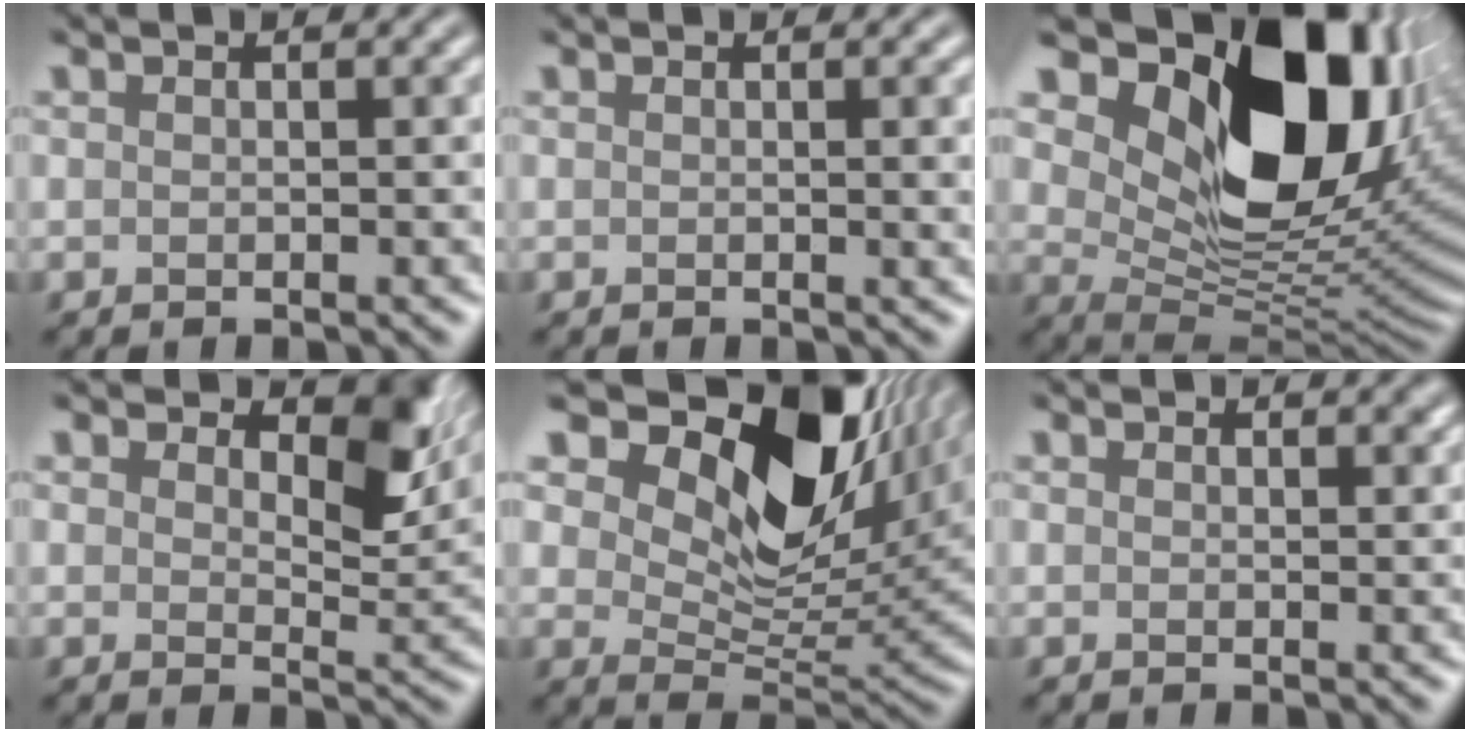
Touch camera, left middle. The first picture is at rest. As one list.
[{"total": 2.1, "force": [0.2, 0.6, 2.0], "torque": [-0.018, 0.001, 0.000]}, {"total": 16.2, "force": [6.5, 9.4, 11.5], "torque": [-0.167, -0.010, 0.119]}, {"total": 6.9, "force": [3.0, 3.7, 5.0], "torque": [-0.067, -0.004, 0.038]}, {"total": 15.5, "force": [8.1, 8.0, 10.5], "torque": [-0.177, 0.012, 0.137]}, {"total": 0.9, "force": [0.5, 0.6, 0.4], "torque": [-0.003, -0.002, 0.004]}]